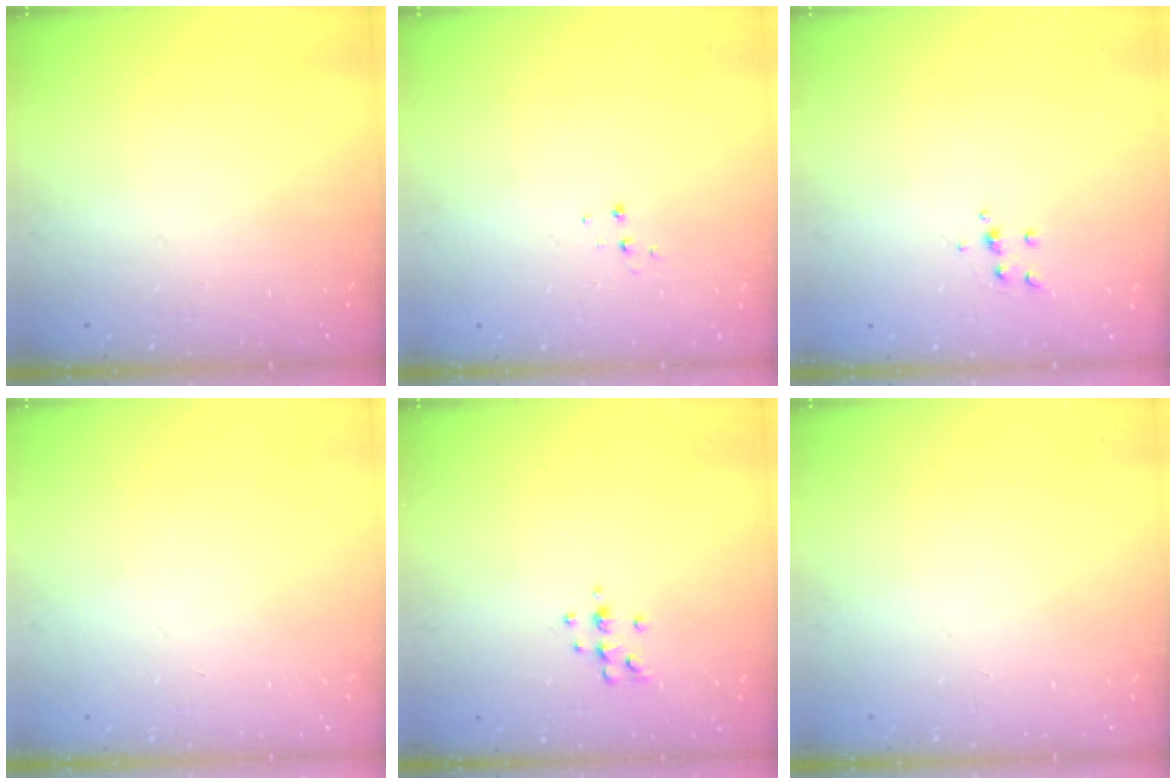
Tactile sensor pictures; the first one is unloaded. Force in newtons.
{"total": 4.5, "press": 4.5, "slide": 0.4}
{"total": 4.0, "press": 3.9, "slide": 0.9}
{"total": 0.0}
{"total": 5.5, "press": 5.2, "slide": 1.6}
{"total": 0.0}